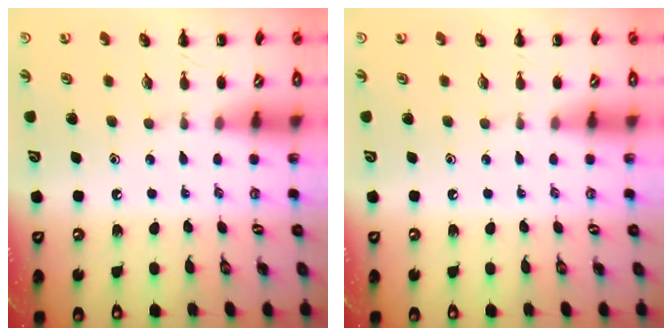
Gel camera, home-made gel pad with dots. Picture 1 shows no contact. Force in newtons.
{"total": 0.0}